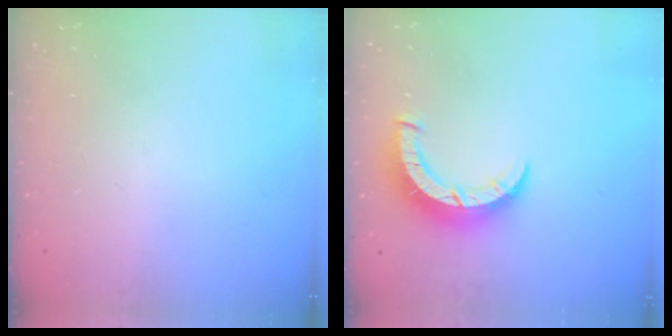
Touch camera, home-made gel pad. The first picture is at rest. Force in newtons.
{"total": 8.6, "press": 8.6, "slide": 0.5}